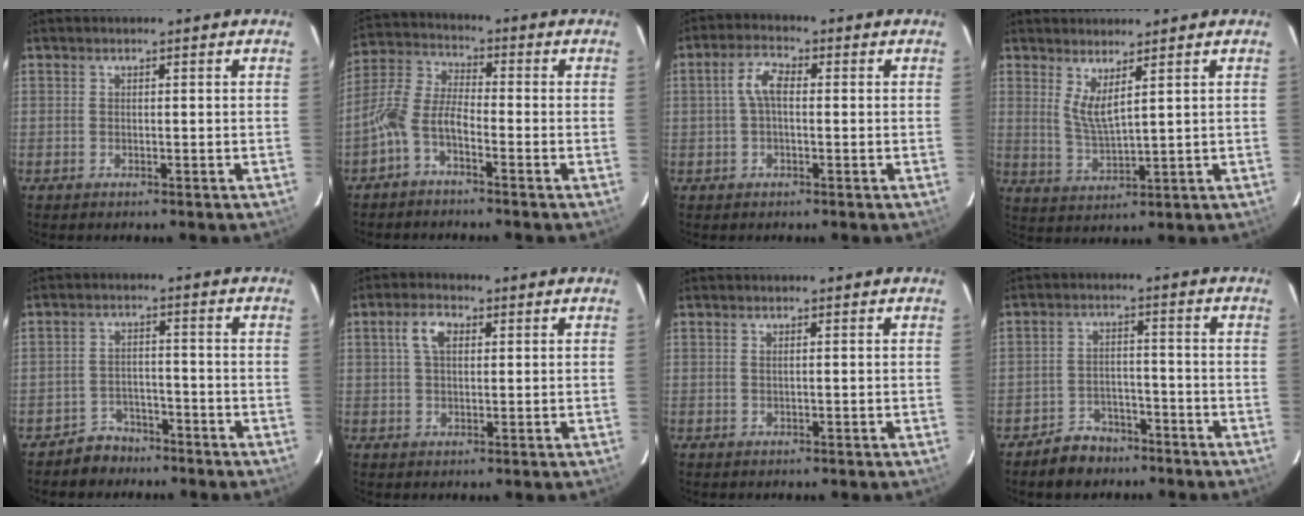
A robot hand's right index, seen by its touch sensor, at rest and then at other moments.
{"total": 6.5, "force": [-3.5, 2.5, 5.0], "torque": [-0.123, 0.019, -0.075]}
{"total": 4.3, "force": [0.1, 2.0, 3.8], "torque": [-0.079, 0.013, 0.002]}
{"total": 4.7, "force": [2.9, 0.5, 3.7], "torque": [-0.071, -0.014, 0.055]}
{"total": 4.9, "force": [-4.0, 2.8, 0.3], "torque": [-0.023, 0.016, -0.062]}
{"total": 4.5, "force": [1.5, 2.6, 3.4], "torque": [-0.065, 0.013, 0.028]}
{"total": 0.5, "force": [0.1, -0.2, 0.4], "torque": [-0.009, 0.001, 0.002]}
{"total": 6.6, "force": [-5.1, 3.8, 1.5], "torque": [-0.050, 0.018, -0.073]}